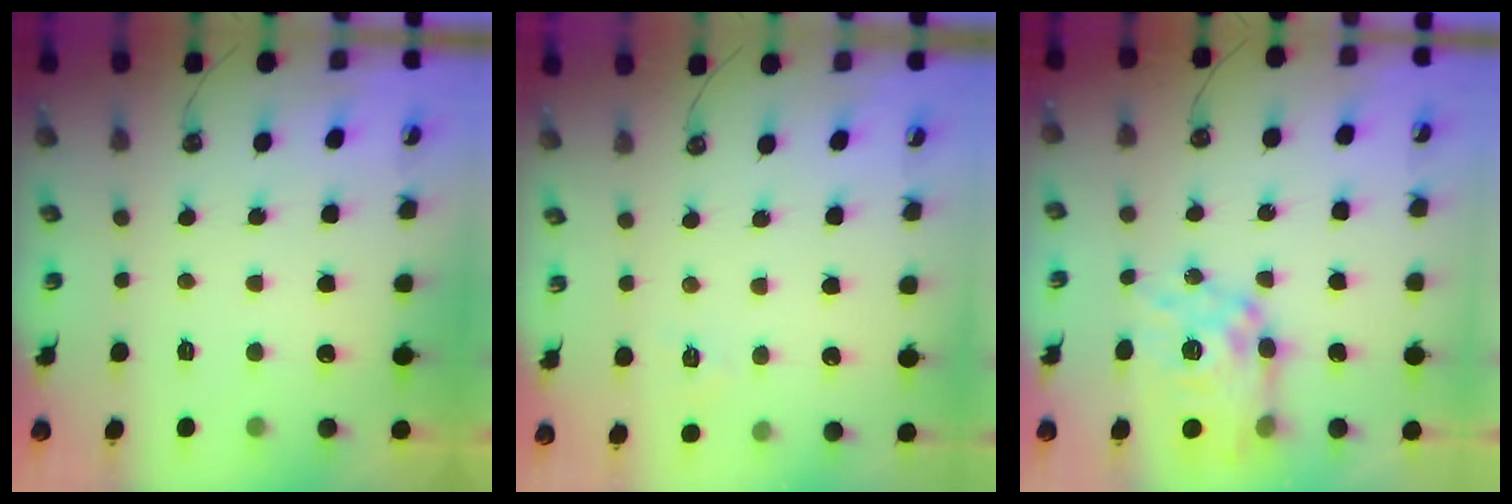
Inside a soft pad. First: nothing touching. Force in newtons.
{"total": 2.8, "press": 2.8, "slide": 0.4}
{"total": 15.7, "press": 15.6, "slide": 1.5}